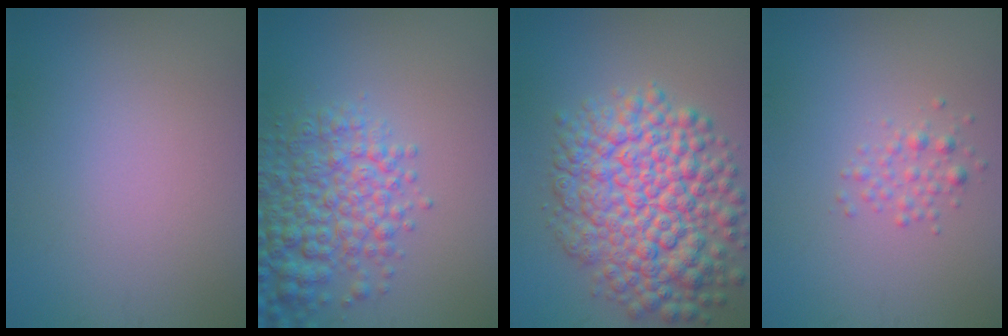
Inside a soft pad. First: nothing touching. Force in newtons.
{"total": 6.2, "press": 6.2, "slide": 0.2}
{"total": 9.9, "press": 9.9, "slide": 0.3}
{"total": 1.4, "press": 1.4, "slide": 0.1}